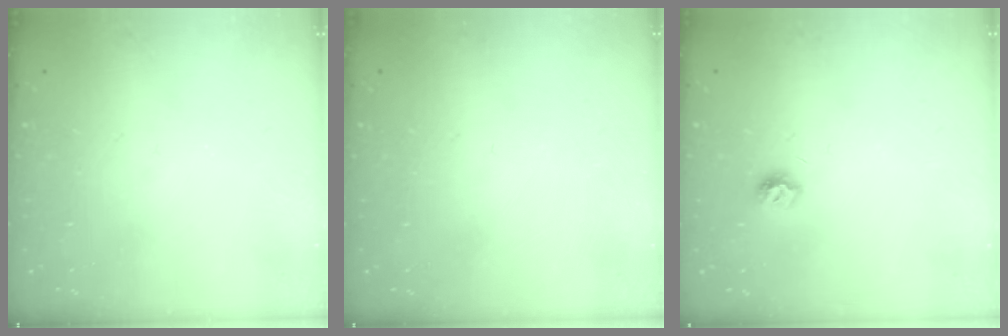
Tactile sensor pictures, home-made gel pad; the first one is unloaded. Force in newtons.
{"total": 0.9, "press": 0.9, "slide": 0.1}
{"total": 6.8, "press": 6.8, "slide": 0.6}